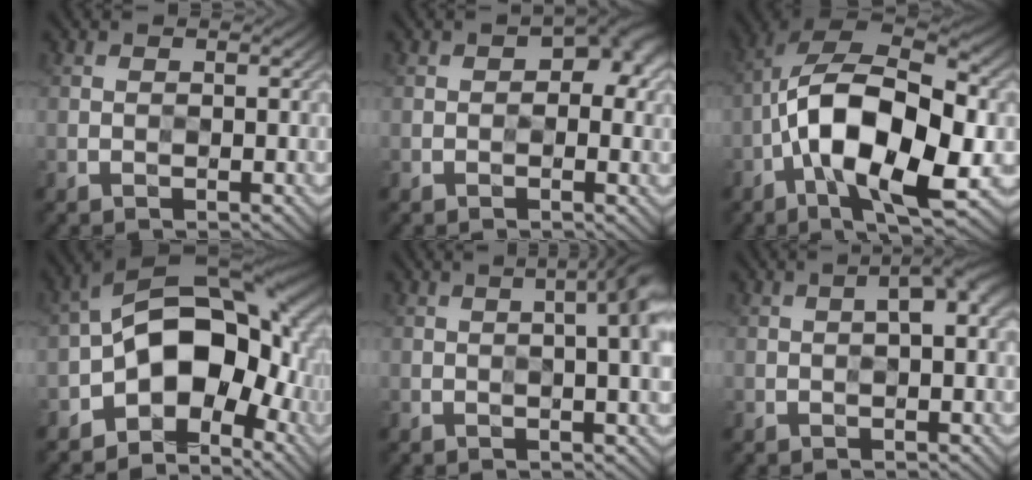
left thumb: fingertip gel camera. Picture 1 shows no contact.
{"total": 3.3, "force": [0.3, 2.1, 2.6], "torque": [-0.028, -0.001, 0.002]}
{"total": 15.4, "force": [-3.3, 7.1, 13.2], "torque": [-0.224, 0.006, -0.067]}
{"total": 14.7, "force": [-3.7, 9.4, 10.6], "torque": [-0.143, -0.004, -0.080]}
{"total": 6.2, "force": [1.2, 1.8, 5.9], "torque": [-0.053, 0.028, -0.003]}
{"total": 3.0, "force": [0.5, 0.6, 2.9], "torque": [-0.045, 0.011, 0.006]}